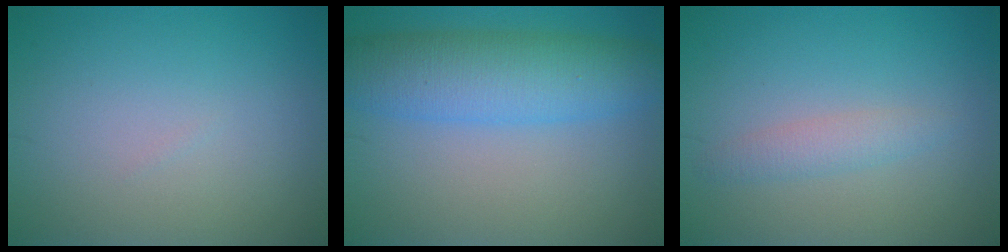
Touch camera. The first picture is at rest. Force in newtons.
{"total": 7.2, "press": 7.2, "slide": 0.2}
{"total": 1.7, "press": 1.7, "slide": 0.1}